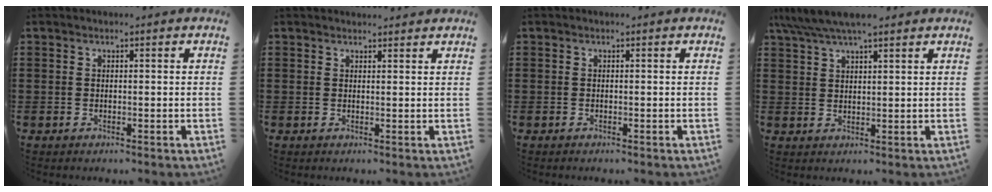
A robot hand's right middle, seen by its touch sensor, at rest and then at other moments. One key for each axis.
{"total": 1.2, "fx": 1.2, "fy": 0.0, "fz": 0.1, "tx": 0.004, "ty": -0.003, "tz": 0.021}
{"total": 0.0}
{"total": 5.3, "fx": 4.3, "fy": 0.6, "fz": 3.0, "tx": -0.068, "ty": -0.002, "tz": 0.078}